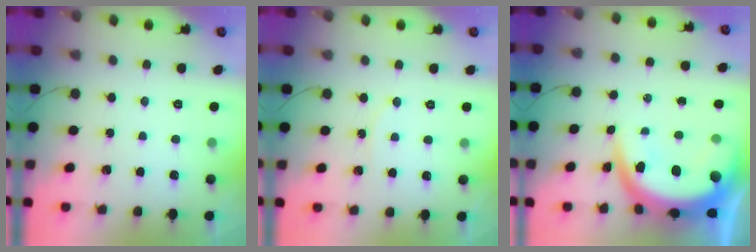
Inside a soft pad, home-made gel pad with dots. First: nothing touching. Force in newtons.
{"total": 4.2, "press": 4.1, "slide": 0.5}
{"total": 12.7, "press": 12.7, "slide": 1.0}